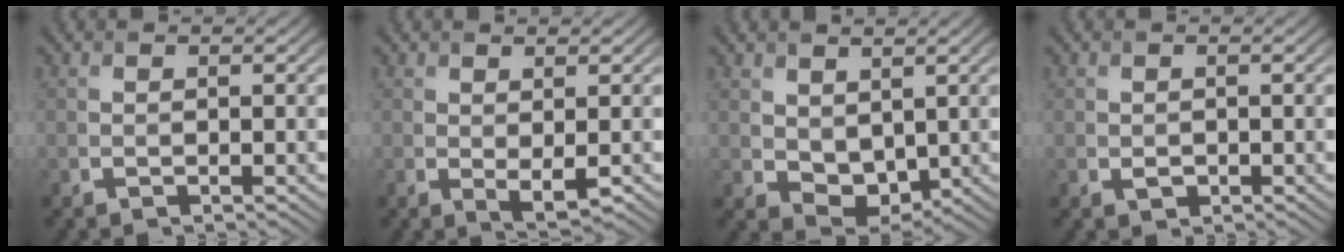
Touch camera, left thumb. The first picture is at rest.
{"total": 1.7, "force": [0.3, 0.5, 1.6], "torque": [-0.034, -0.008, 0.011]}
{"total": 4.8, "force": [1.8, 3.3, 2.9], "torque": [-0.067, -0.012, 0.039]}
{"total": 0.9, "force": [-0.2, 0.7, 0.5], "torque": [-0.008, -0.007, -0.004]}